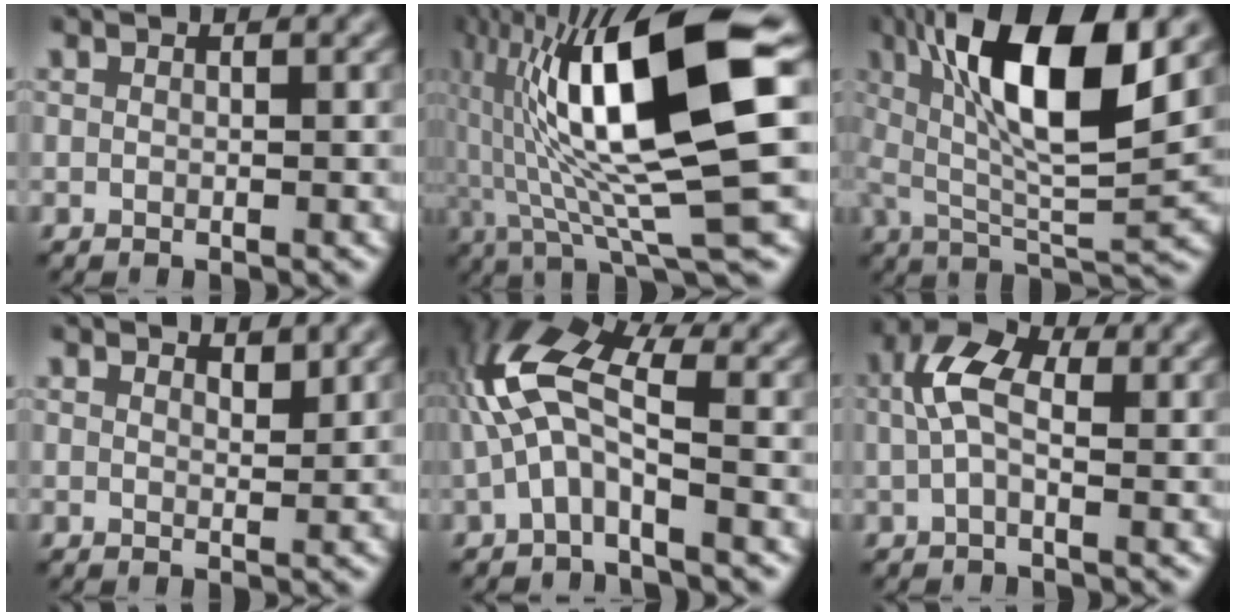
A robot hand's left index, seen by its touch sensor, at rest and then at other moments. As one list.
[{"total": 15.8, "force": [2.4, 3.1, 15.2], "torque": [-0.254, 0.020, 0.043]}, {"total": 11.8, "force": [3.5, 3.2, 10.8], "torque": [-0.185, 0.010, 0.065]}, {"total": 1.1, "force": [1.0, 0.2, 0.3], "torque": [-0.003, 0.002, 0.020]}, {"total": 5.6, "force": [-0.6, 2.1, 5.2], "torque": [-0.117, 0.028, -0.018]}, {"total": 4.4, "force": [0.6, 2.3, 3.7], "torque": [-0.082, 0.018, 0.006]}]